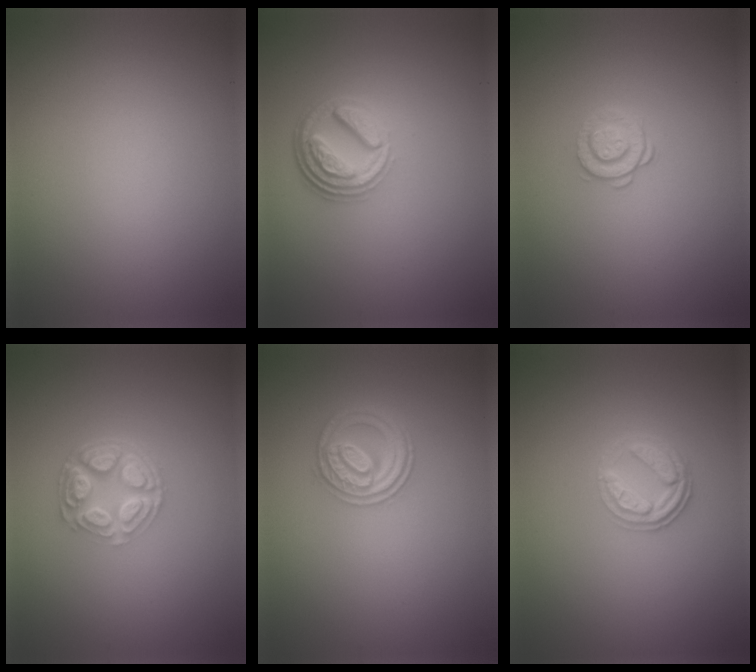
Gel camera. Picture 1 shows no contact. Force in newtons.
{"total": 4.6, "press": 3.4, "slide": 3.0}
{"total": 1.6, "press": 1.2, "slide": 1.0}
{"total": 4.8, "press": 3.4, "slide": 3.4}
{"total": 2.7, "press": 2.6, "slide": 0.3}
{"total": 2.7, "press": 2.5, "slide": 0.9}